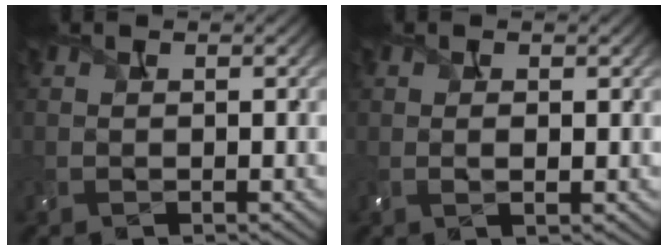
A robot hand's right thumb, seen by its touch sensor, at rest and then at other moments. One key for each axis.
{"total": 1.3, "fx": 0.2, "fy": 0.4, "fz": 1.2, "tx": -0.023, "ty": 0.000, "tz": 0.004}